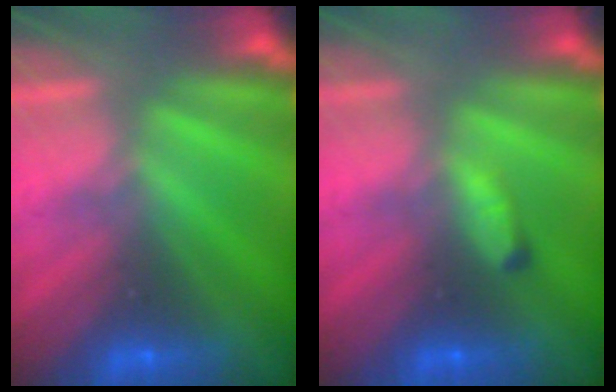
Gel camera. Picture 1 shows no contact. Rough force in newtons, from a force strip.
{"total": 2.5}